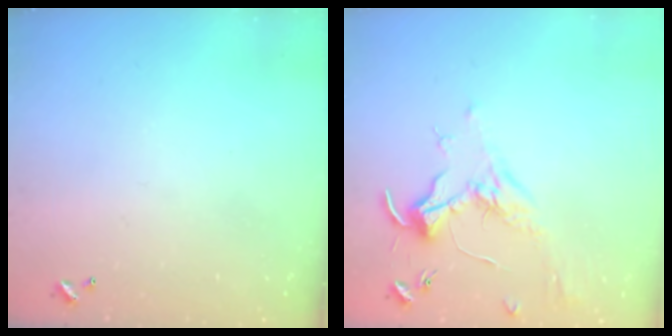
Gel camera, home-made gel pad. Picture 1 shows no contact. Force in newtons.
{"total": 1.7, "press": 1.5, "slide": 0.9}